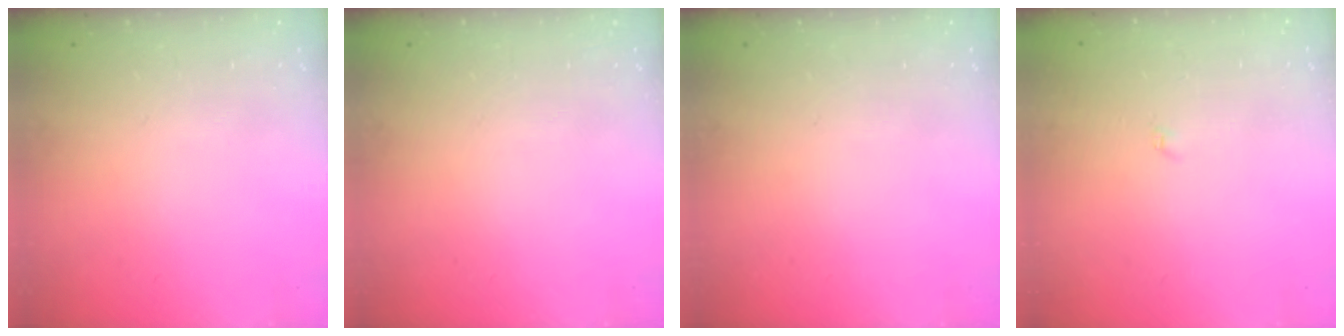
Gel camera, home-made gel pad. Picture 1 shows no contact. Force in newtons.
{"total": 0.0}
{"total": 0.0}
{"total": 1.9, "press": 1.9, "slide": 0.3}